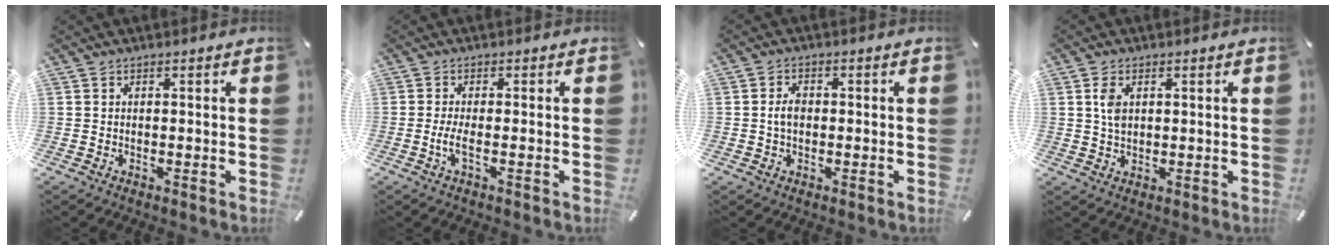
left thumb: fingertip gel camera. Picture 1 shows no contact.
{"total": 3.7, "force": [-0.8, 0.9, 3.5], "torque": [-0.082, -0.010, -0.019]}
{"total": 3.2, "force": [-0.2, 2.0, 2.5], "torque": [-0.056, 0.003, -0.006]}
{"total": 3.9, "force": [1.2, 2.5, 2.8], "torque": [-0.055, 0.003, 0.019]}